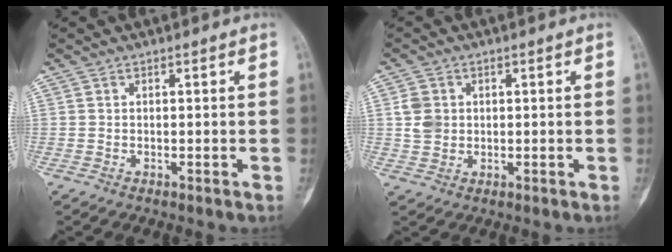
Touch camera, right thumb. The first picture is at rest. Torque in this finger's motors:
{"motor_torque": [0.25, 1.28, 0.16, 0.03, 0.08]}